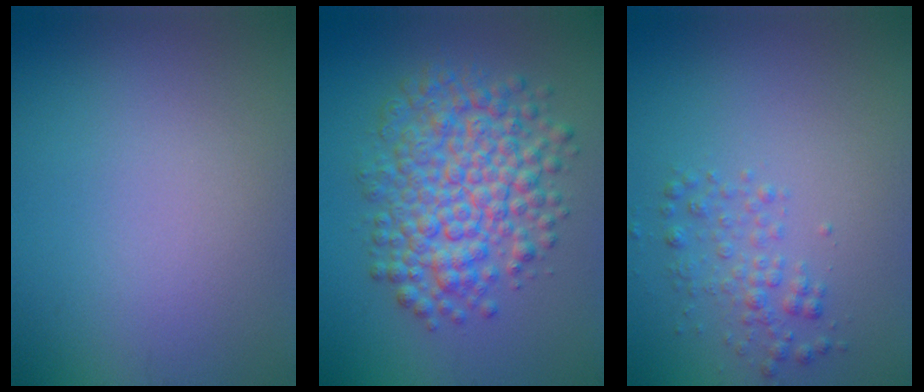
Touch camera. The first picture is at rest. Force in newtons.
{"total": 7.4, "press": 7.4, "slide": 0.1}
{"total": 1.9, "press": 1.9, "slide": 0.1}